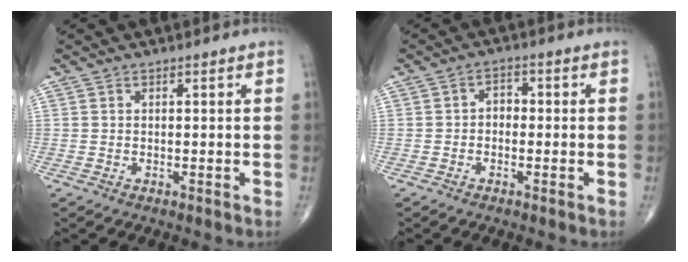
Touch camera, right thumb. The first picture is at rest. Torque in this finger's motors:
{"motor_torque": [-0.14, 0.14, -0.14, -0.12, -0.05]}